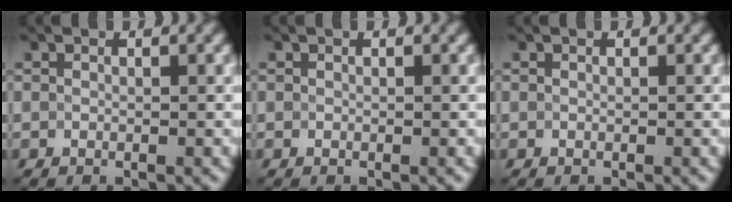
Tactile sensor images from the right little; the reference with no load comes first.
{"total": 0.0}
{"total": 0.0}